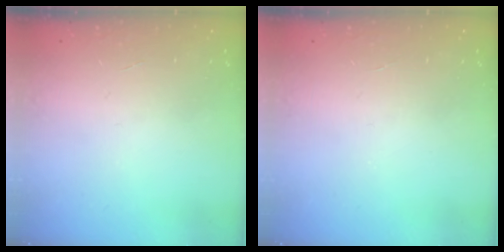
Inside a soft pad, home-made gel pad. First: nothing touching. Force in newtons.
{"total": 0.0}